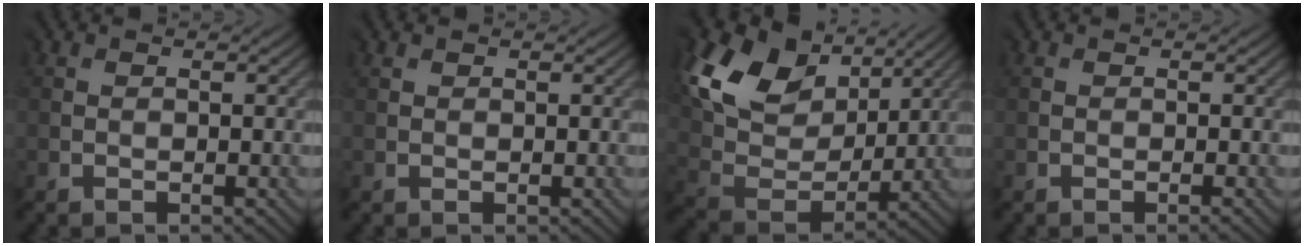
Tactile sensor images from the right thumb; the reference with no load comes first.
{"total": 0.9, "force": [0.6, 0.7, 0.3], "torque": [-0.002, 0.000, 0.012]}
{"total": 13.1, "force": [7.4, 8.6, 6.6], "torque": [-0.159, 0.022, 0.137]}
{"total": 0.8, "force": [-0.5, -0.4, 0.5], "torque": [-0.008, -0.002, -0.009]}